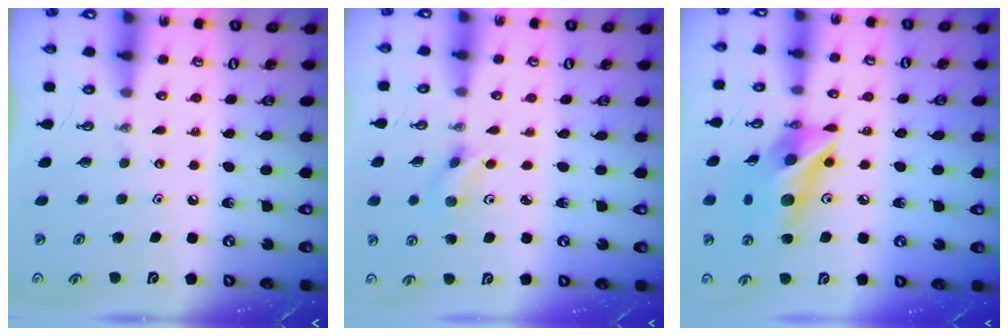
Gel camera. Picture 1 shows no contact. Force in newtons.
{"total": 2.6, "press": 2.4, "slide": 0.9}
{"total": 14.7, "press": 14.7, "slide": 1.3}